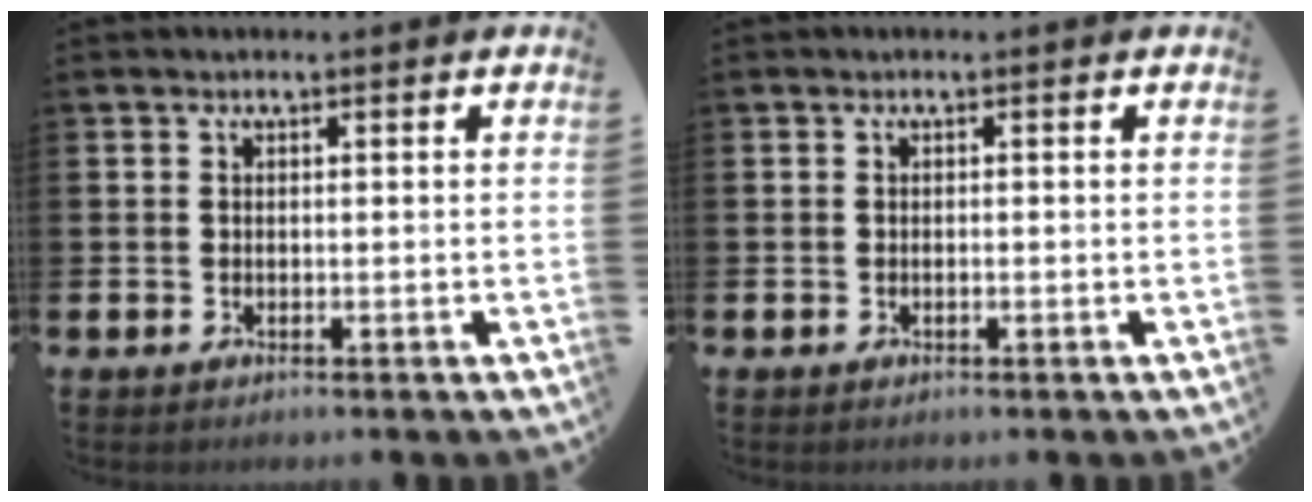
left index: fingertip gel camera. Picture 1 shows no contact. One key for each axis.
{"total": 0.0}